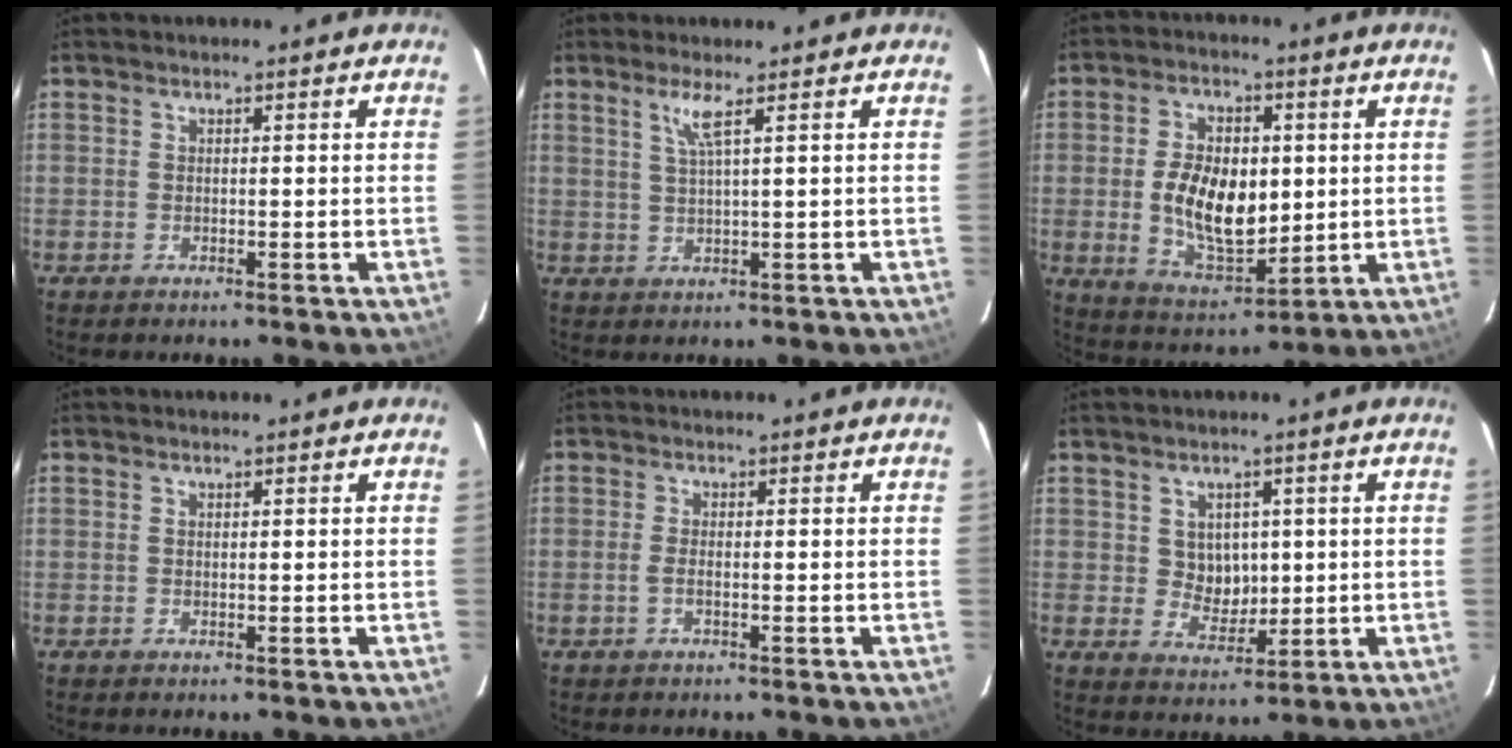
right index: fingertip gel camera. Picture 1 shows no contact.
{"total": 3.2, "force": [1.7, -0.7, 2.6], "torque": [-0.048, -0.007, 0.036]}
{"total": 13.5, "force": [0.2, 7.6, 11.1], "torque": [-0.208, 0.000, 0.020]}
{"total": 0.0}
{"total": 1.7, "force": [-0.6, 0.4, 1.6], "torque": [-0.035, -0.001, -0.012]}
{"total": 5.3, "force": [1.0, 4.6, 2.3], "torque": [-0.035, 0.004, 0.027]}